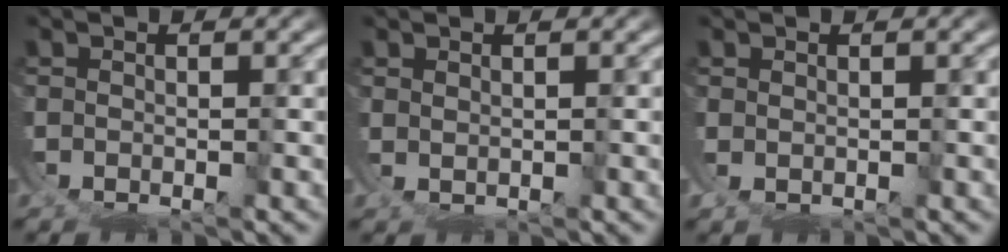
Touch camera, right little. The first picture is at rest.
{"total": 2.0, "force": [1.7, -0.9, -0.5], "torque": [0.011, 0.002, 0.032]}
{"total": 1.2, "force": [1.2, -0.4, -0.1], "torque": [-0.001, 0.002, 0.020]}